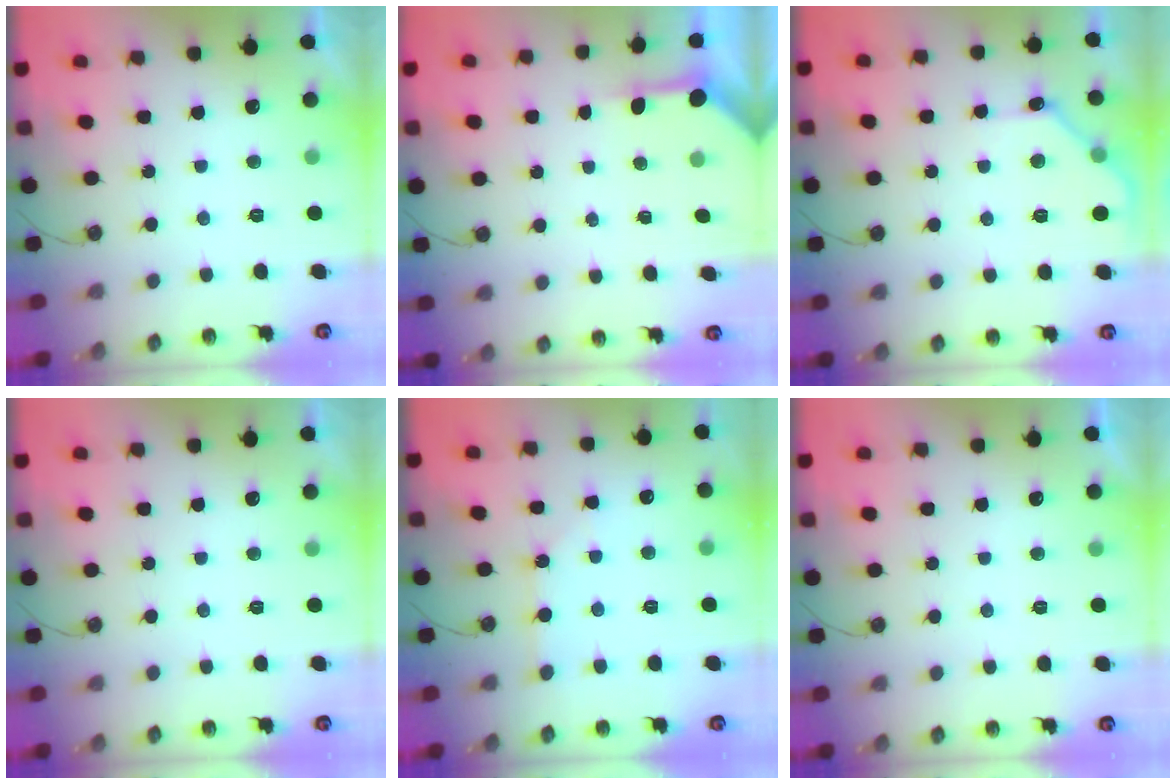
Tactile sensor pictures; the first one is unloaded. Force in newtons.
{"total": 3.9, "press": 3.9, "slide": 0.2}
{"total": 8.9, "press": 8.9, "slide": 0.6}
{"total": 0.0}
{"total": 0.7, "press": 0.7, "slide": 0.1}
{"total": 0.0}